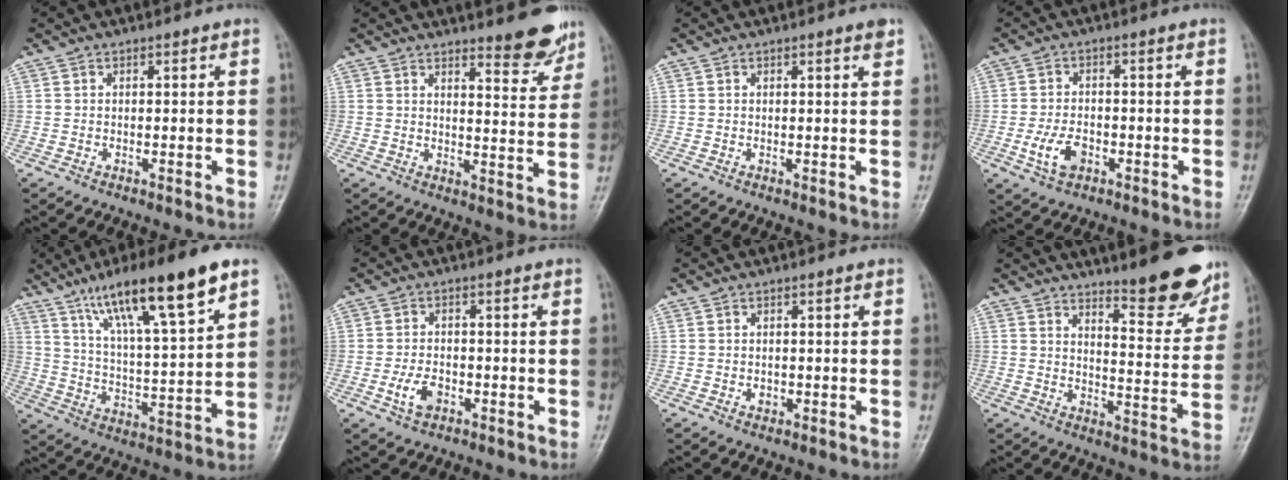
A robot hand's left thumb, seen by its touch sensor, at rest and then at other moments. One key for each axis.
{"total": 7.4, "fx": 6.1, "fy": 1.7, "fz": 3.9, "tx": -0.033, "ty": -0.053, "tz": 0.079}
{"total": 1.3, "fx": 0.9, "fy": 0.0, "fz": 1.0, "tx": -0.013, "ty": -0.005, "tz": 0.010}
{"total": 5.5, "fx": -1.9, "fy": 3.4, "fz": 3.8, "tx": -0.073, "ty": 0.007, "tz": -0.034}
{"total": 19.1, "fx": 11.5, "fy": 3.2, "fz": 14.9, "tx": -0.237, "ty": -0.038, "tz": 0.200}
{"total": 4.4, "fx": -1.7, "fy": 2.8, "fz": 3.0, "tx": -0.057, "ty": 0.009, "tz": -0.031}
{"total": 1.1, "fx": -0.2, "fy": 0.9, "fz": 0.6, "tx": -0.006, "ty": 0.001, "tz": -0.002}
{"total": 12.9, "fx": 10.1, "fy": 2.8, "fz": 7.5, "tx": -0.066, "ty": -0.081, "tz": 0.139}